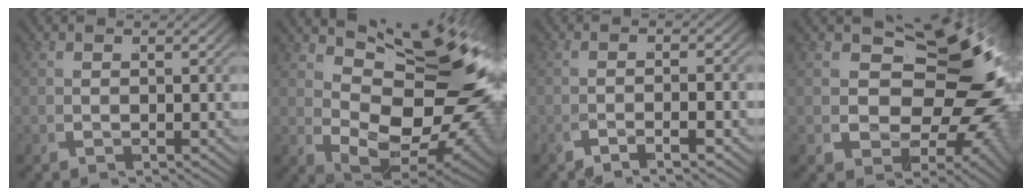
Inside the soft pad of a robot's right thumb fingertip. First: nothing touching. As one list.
[{"total": 18.2, "force": [1.8, 11.1, 14.3], "torque": [-0.223, -0.037, 0.045]}, {"total": 2.6, "force": [-2.1, 0.7, 1.3], "torque": [-0.032, 0.014, -0.049]}, {"total": 18.2, "force": [0.8, 12.4, 13.3], "torque": [-0.204, -0.047, 0.025]}]